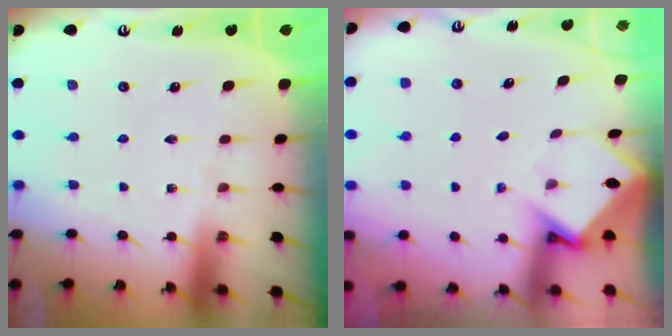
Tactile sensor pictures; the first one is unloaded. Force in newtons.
{"total": 3.9, "press": 3.9, "slide": 0.3}